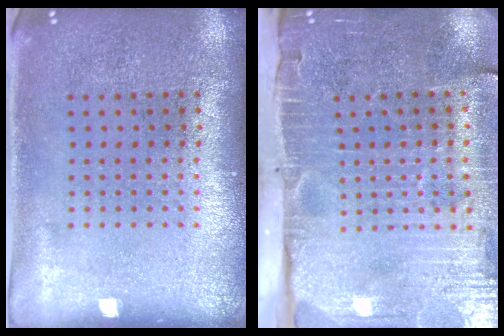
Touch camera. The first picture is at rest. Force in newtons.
{"total": 4.7, "press": 3.9, "slide": 2.6}